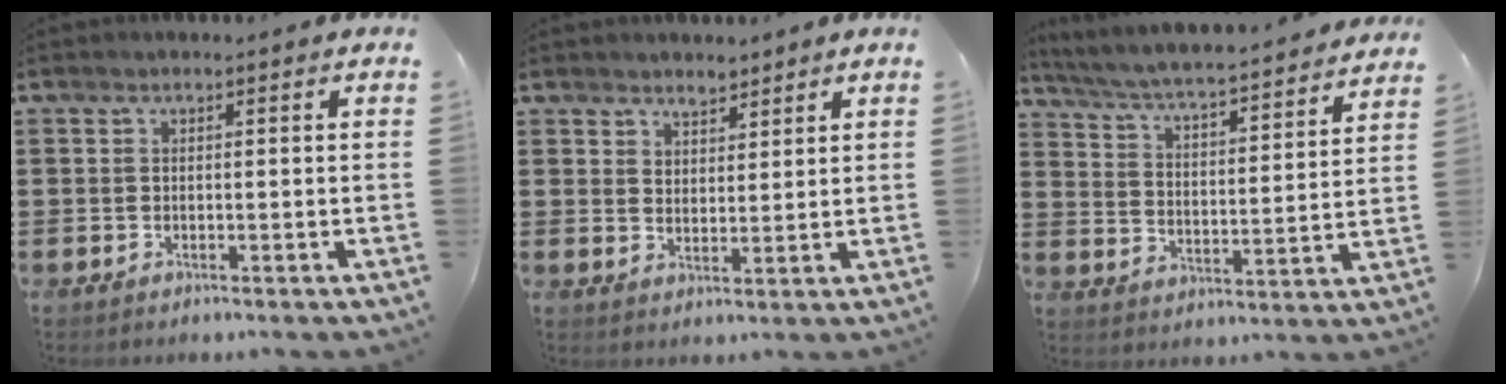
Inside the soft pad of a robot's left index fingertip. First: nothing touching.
{"total": 3.3, "force": [2.9, 1.5, -0.1], "torque": [-0.008, -0.001, 0.054]}
{"total": 4.1, "force": [3.8, -0.5, 1.2], "torque": [-0.045, -0.039, 0.055]}